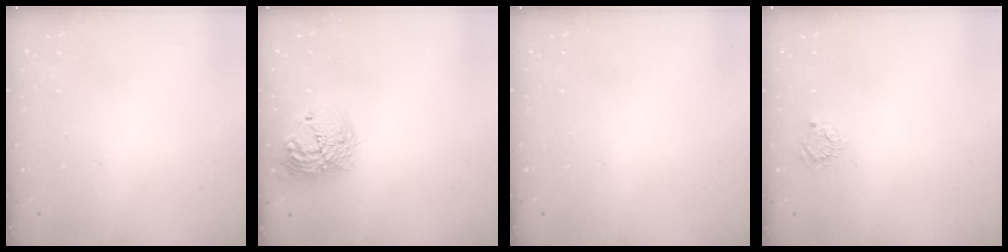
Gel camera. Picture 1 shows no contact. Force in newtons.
{"total": 15.6, "press": 15.6, "slide": 1.2}
{"total": 0.0}
{"total": 3.8, "press": 3.8, "slide": 0.4}